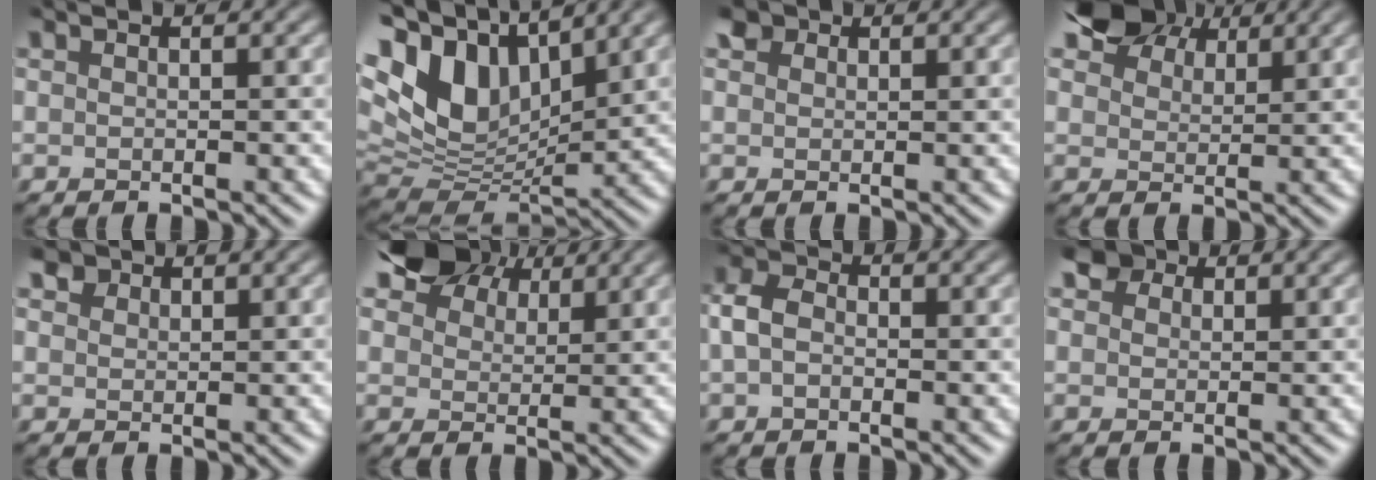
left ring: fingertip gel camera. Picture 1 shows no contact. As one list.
[{"total": 11.9, "force": [3.7, 7.1, 8.8], "torque": [-0.186, 0.019, 0.059]}, {"total": 1.6, "force": [0.9, 1.2, 0.6], "torque": [-0.017, 0.001, 0.015]}, {"total": 6.1, "force": [4.0, 3.7, 2.8], "torque": [-0.059, 0.012, 0.058]}, {"total": 2.1, "force": [1.3, 1.5, 0.8], "torque": [-0.025, -0.007, 0.027]}, {"total": 7.1, "force": [4.4, 4.4, 3.5], "torque": [-0.080, 0.009, 0.070]}, {"total": 3.1, "force": [-1.1, 2.1, 2.0], "torque": [-0.041, 0.002, -0.034]}, {"total": 4.6, "force": [2.8, 3.0, 2.2], "torque": [-0.059, 0.004, 0.040]}]